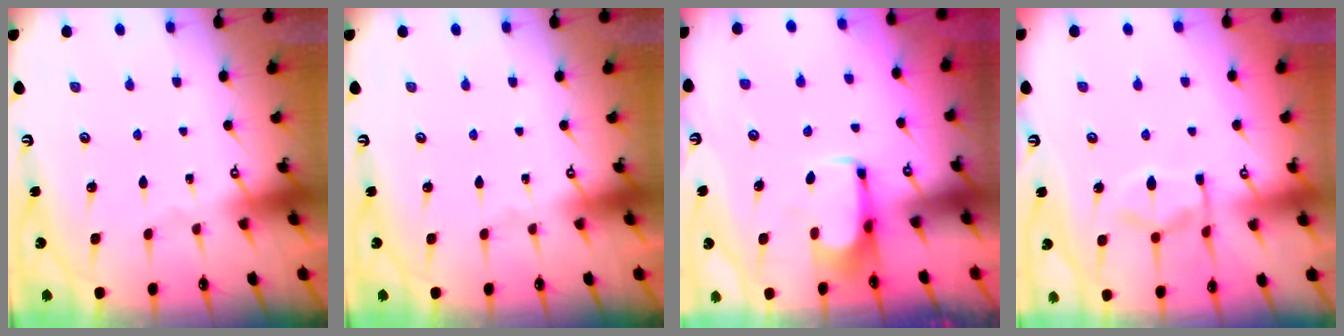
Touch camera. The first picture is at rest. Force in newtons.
{"total": 0.0}
{"total": 2.2, "press": 2.1, "slide": 0.4}
{"total": 11.1, "press": 11.0, "slide": 1.3}